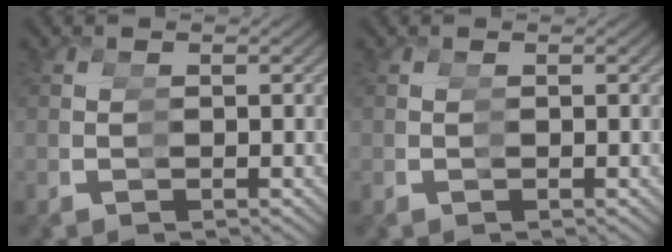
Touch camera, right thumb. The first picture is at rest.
{"total": 0.0}